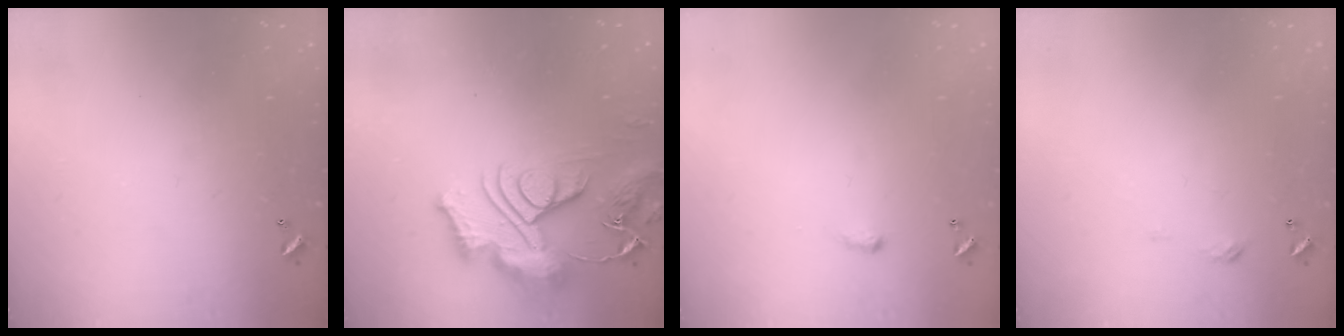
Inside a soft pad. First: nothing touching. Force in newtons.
{"total": 15.3, "press": 15.2, "slide": 1.6}
{"total": 1.6, "press": 1.5, "slide": 0.4}
{"total": 3.1, "press": 3.0, "slide": 0.4}